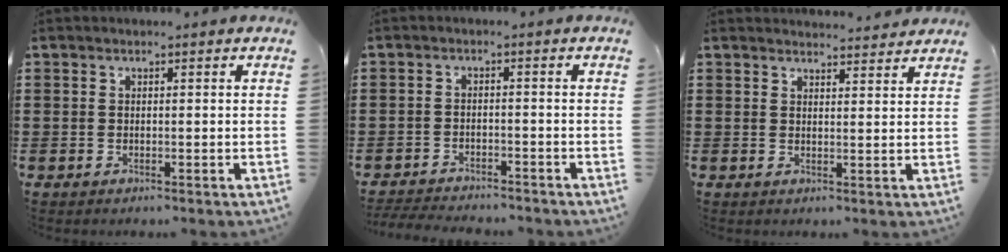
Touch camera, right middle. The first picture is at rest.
{"total": 3.4, "force": [-3.3, 0.3, 0.2], "torque": [-0.016, -0.005, -0.073]}
{"total": 2.5, "force": [2.5, 0.1, -0.1], "torque": [0.002, -0.008, 0.047]}